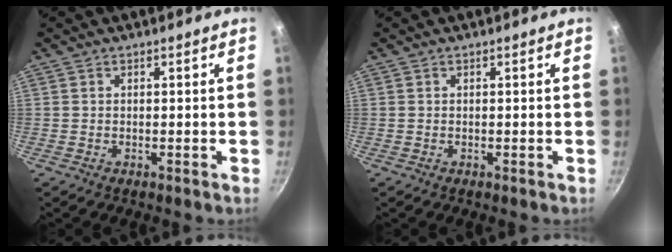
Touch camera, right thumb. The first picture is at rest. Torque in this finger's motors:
{"motor_torque": [-0.19, 0.19, -0.22, 0.21, 0.00]}